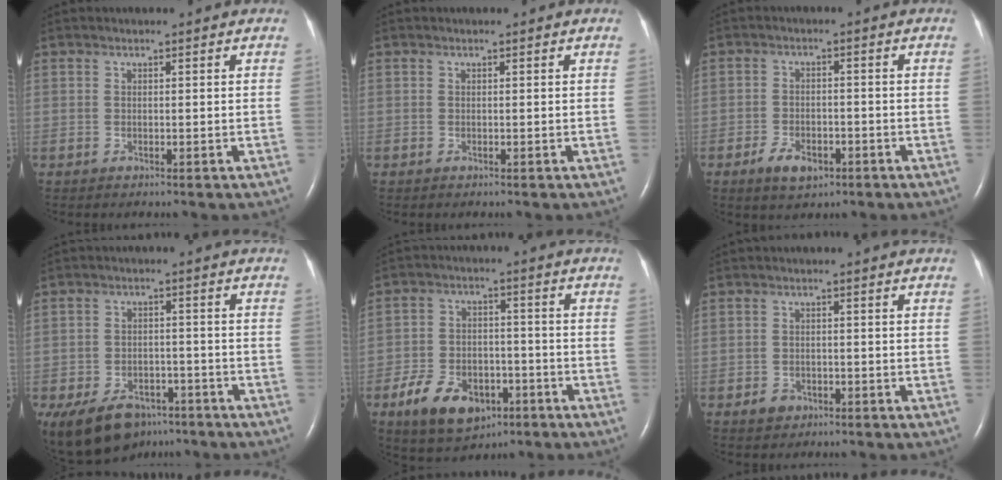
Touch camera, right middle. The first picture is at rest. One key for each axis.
{"total": 0.0}
{"total": 4.8, "fx": -2.7, "fy": 2.5, "fz": 3.0, "tx": -0.055, "ty": 0.001, "tz": -0.040}
{"total": 12.3, "fx": -8.7, "fy": 7.0, "fz": 5.2, "tx": -0.114, "ty": 0.000, "tz": -0.130}
{"total": 10.8, "fx": -5.7, "fy": 6.3, "fz": 6.6, "tx": -0.127, "ty": 0.001, "tz": -0.090}
{"total": 2.1, "fx": -1.3, "fy": 1.6, "fz": 0.5, "tx": -0.011, "ty": 0.005, "tz": -0.017}